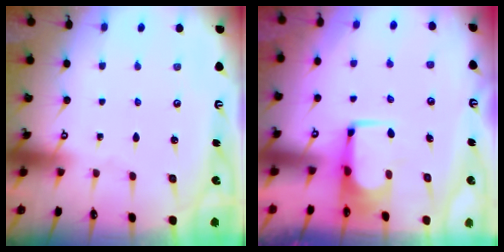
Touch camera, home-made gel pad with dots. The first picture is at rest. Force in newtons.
{"total": 1.7, "press": 1.7, "slide": 0.1}